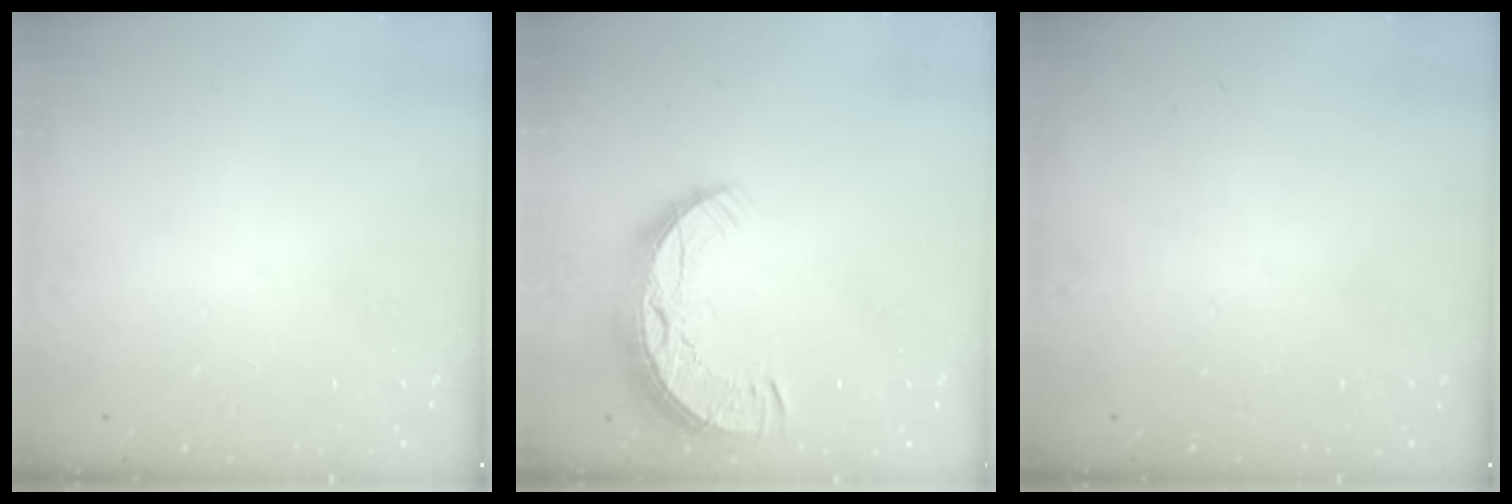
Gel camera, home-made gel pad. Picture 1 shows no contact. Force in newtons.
{"total": 11.1, "press": 11.0, "slide": 0.8}
{"total": 0.0}